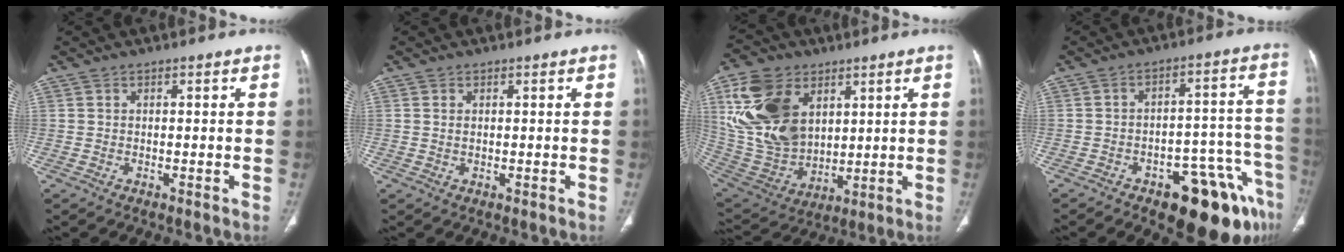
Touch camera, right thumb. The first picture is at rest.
{"total": 0.9, "force": [0.3, 0.5, 0.7], "torque": [-0.013, -0.002, 0.011]}
{"total": 20.6, "force": [6.9, 14.0, 13.5], "torque": [-0.252, -0.023, 0.149]}
{"total": 16.5, "force": [-10.0, 6.7, 11.3], "torque": [-0.080, 0.081, -0.130]}